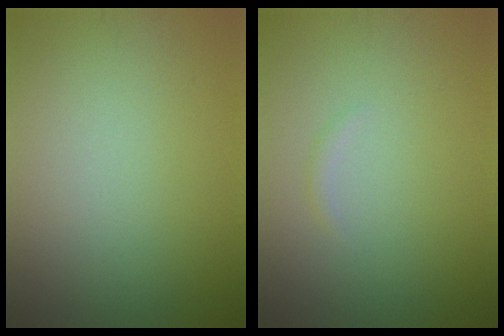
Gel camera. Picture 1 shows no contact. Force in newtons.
{"total": 0.5, "press": 0.5, "slide": 0.0}